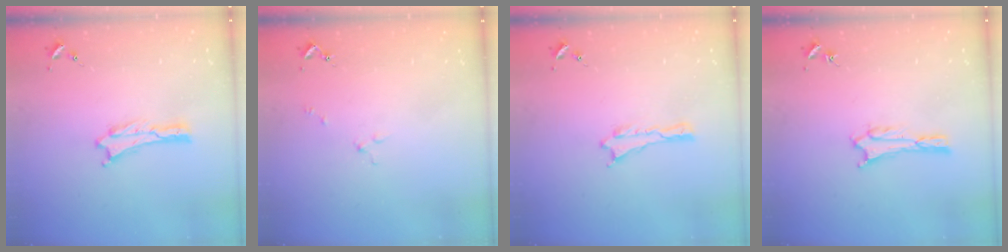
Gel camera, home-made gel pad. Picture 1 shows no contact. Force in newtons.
{"total": 1.7, "press": 1.7, "slide": 0.3}
{"total": 0.0}
{"total": 1.6, "press": 1.6, "slide": 0.2}